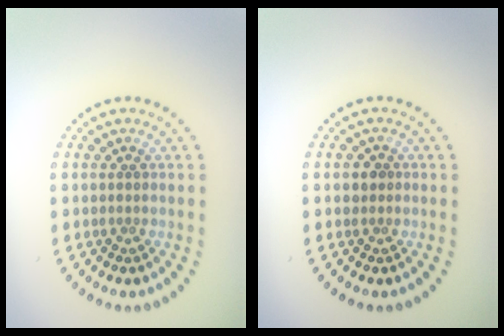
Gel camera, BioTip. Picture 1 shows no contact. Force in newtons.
{"total": 1.3, "press": 1.1, "slide": 0.5}